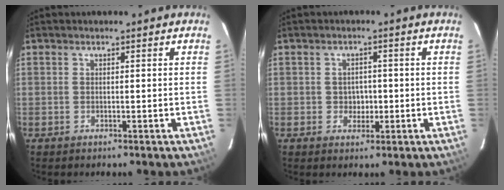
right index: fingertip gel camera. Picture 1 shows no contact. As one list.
[{"total": 2.8, "force": [-0.5, 2.5, 1.1], "torque": [-0.017, 0.008, -0.004]}]